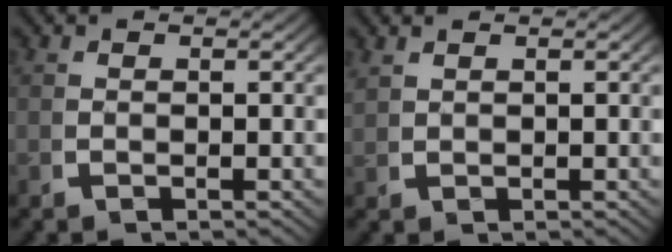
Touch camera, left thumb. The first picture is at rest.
{"total": 1.0, "force": [1.0, 0.1, 0.1], "torque": [-0.002, 0.001, 0.026]}